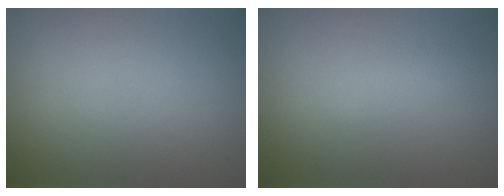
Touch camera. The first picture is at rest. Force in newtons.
{"total": 1.2, "press": 1.2, "slide": 0.0}